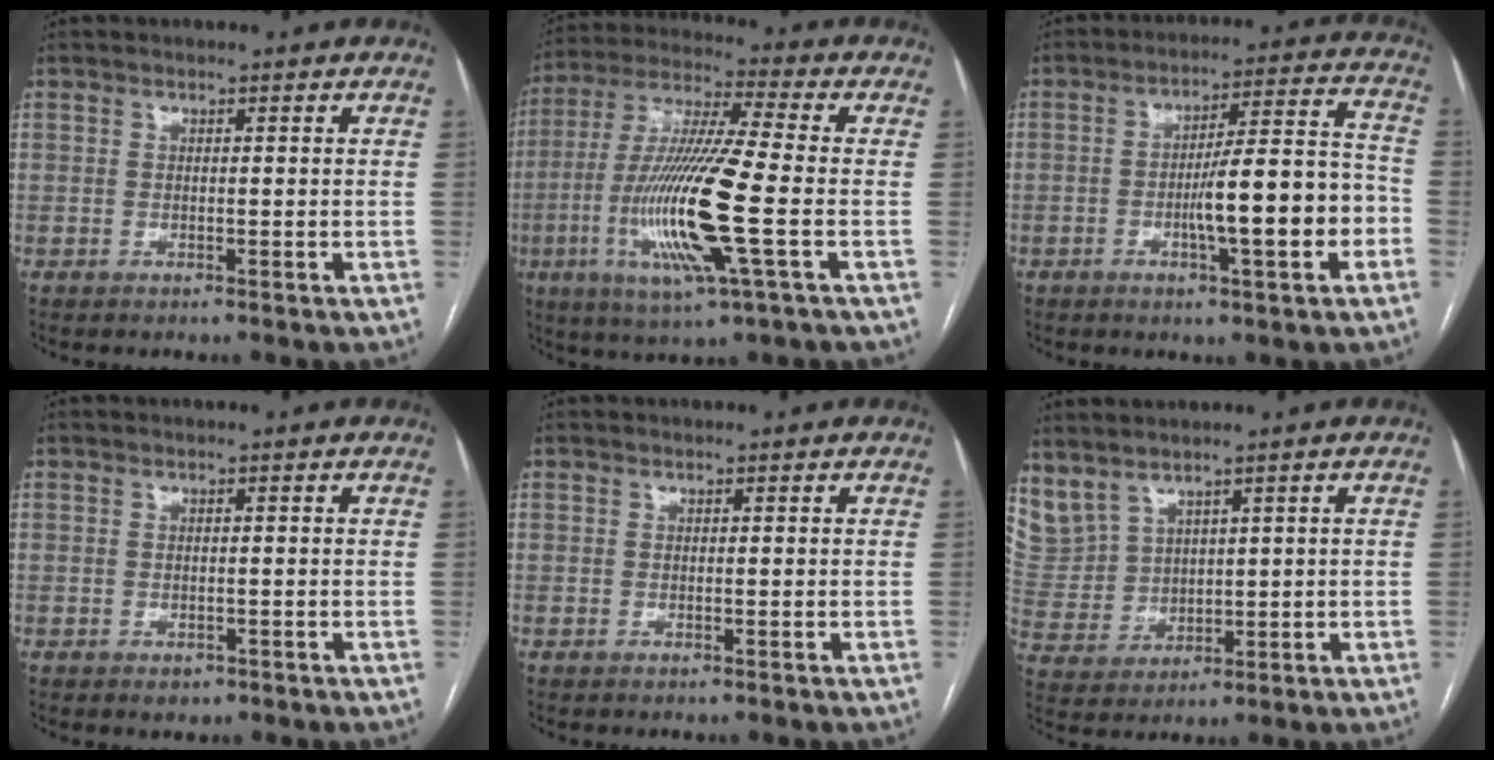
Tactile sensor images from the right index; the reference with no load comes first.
{"total": 17.6, "force": [-4.0, 0.7, 17.1], "torque": [-0.353, -0.016, -0.078]}
{"total": 12.7, "force": [-3.5, 1.6, 12.1], "torque": [-0.186, 0.018, -0.051]}
{"total": 1.3, "force": [-0.7, 1.0, 0.5], "torque": [-0.006, 0.001, -0.004]}
{"total": 0.0}
{"total": 9.4, "force": [6.7, 5.6, 3.6], "torque": [-0.106, 0.015, 0.167]}